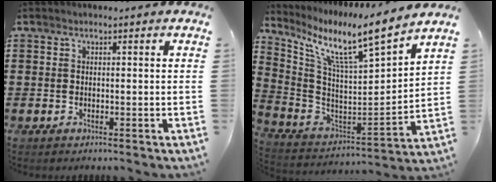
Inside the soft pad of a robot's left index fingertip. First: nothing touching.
{"total": 10.4, "force": [7.6, 0.9, 7.0], "torque": [-0.159, -0.058, 0.117]}